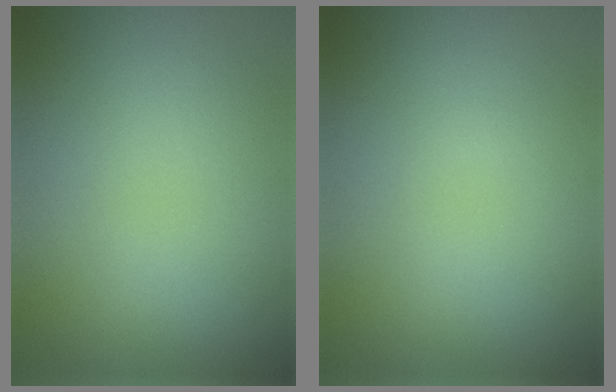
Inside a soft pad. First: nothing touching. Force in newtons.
{"total": 0.0}